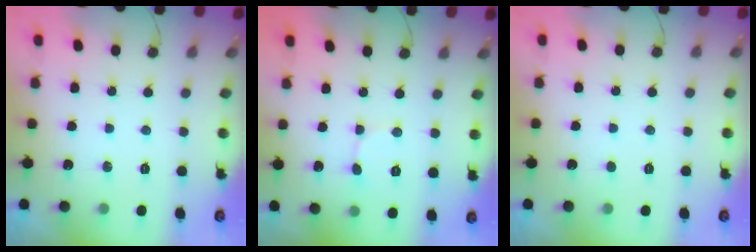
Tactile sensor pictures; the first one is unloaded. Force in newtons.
{"total": 1.6, "press": 1.6, "slide": 0.1}
{"total": 1.6, "press": 1.6, "slide": 0.2}